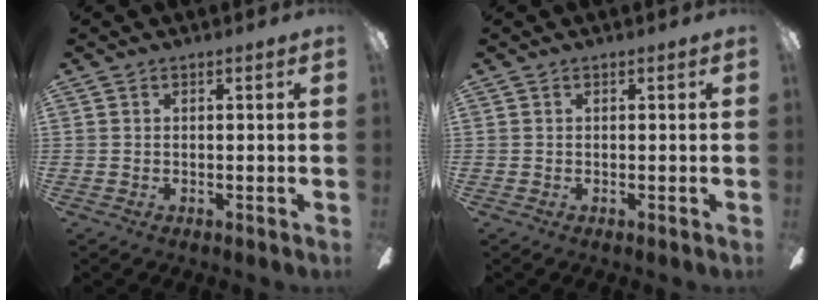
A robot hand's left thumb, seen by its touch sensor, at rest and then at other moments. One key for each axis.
{"total": 0.0}